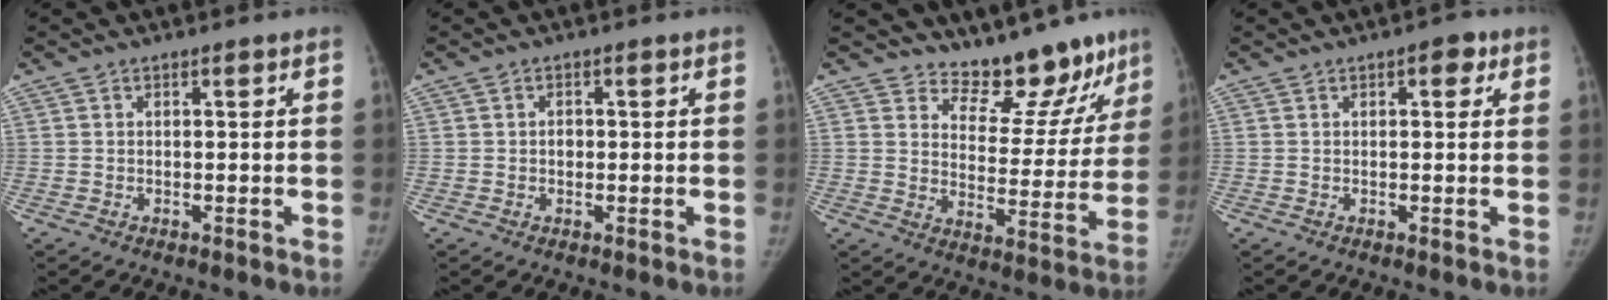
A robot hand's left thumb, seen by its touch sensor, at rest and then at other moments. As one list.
[{"total": 1.5, "force": [0.1, 1.3, 0.8], "torque": [-0.005, 0.003, -0.002]}, {"total": 14.0, "force": [12.4, 5.6, 3.6], "torque": [0.005, -0.104, 0.169]}, {"total": 3.1, "force": [1.4, 1.6, 2.3], "torque": [-0.014, 0.001, 0.012]}]